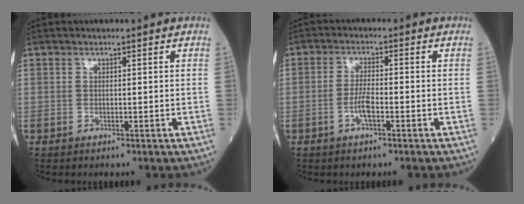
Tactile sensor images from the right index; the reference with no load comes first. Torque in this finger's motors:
{"motor_torque": [-0.18, -0.12, 0.00, 0.00]}